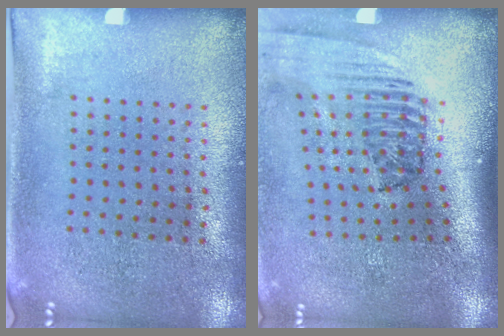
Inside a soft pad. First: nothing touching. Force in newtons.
{"total": 2.3, "press": 1.6, "slide": 1.7}